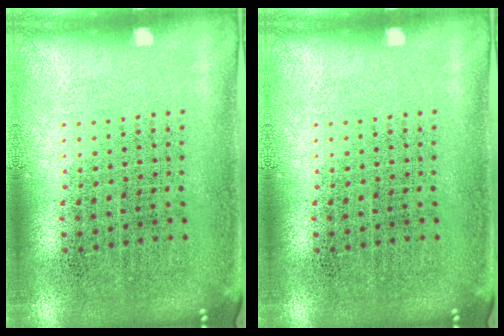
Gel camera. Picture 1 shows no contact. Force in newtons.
{"total": 0.0}